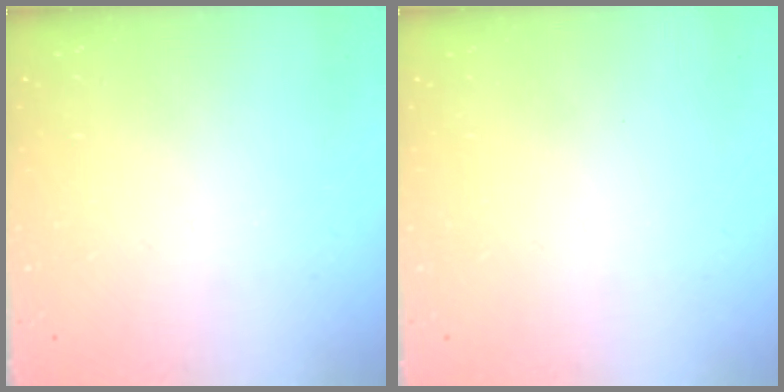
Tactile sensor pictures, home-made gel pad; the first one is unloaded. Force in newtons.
{"total": 1.7, "press": 1.6, "slide": 0.1}